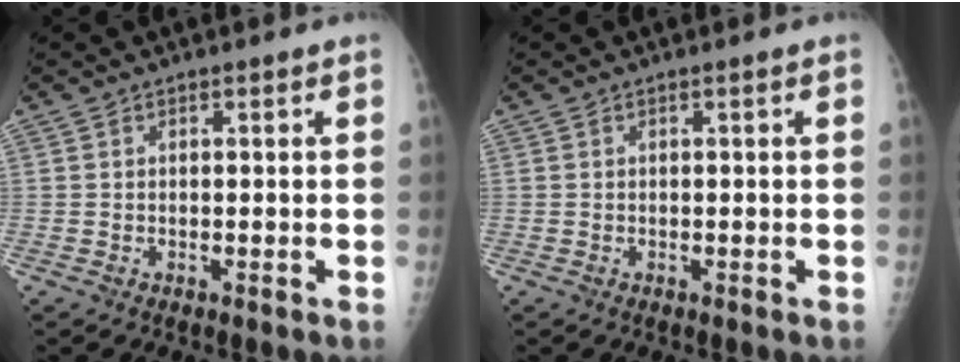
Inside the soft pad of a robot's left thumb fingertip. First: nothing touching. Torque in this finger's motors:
{"motor_torque": [0.01, 0.00, 0.00, 0.00, 0.01]}